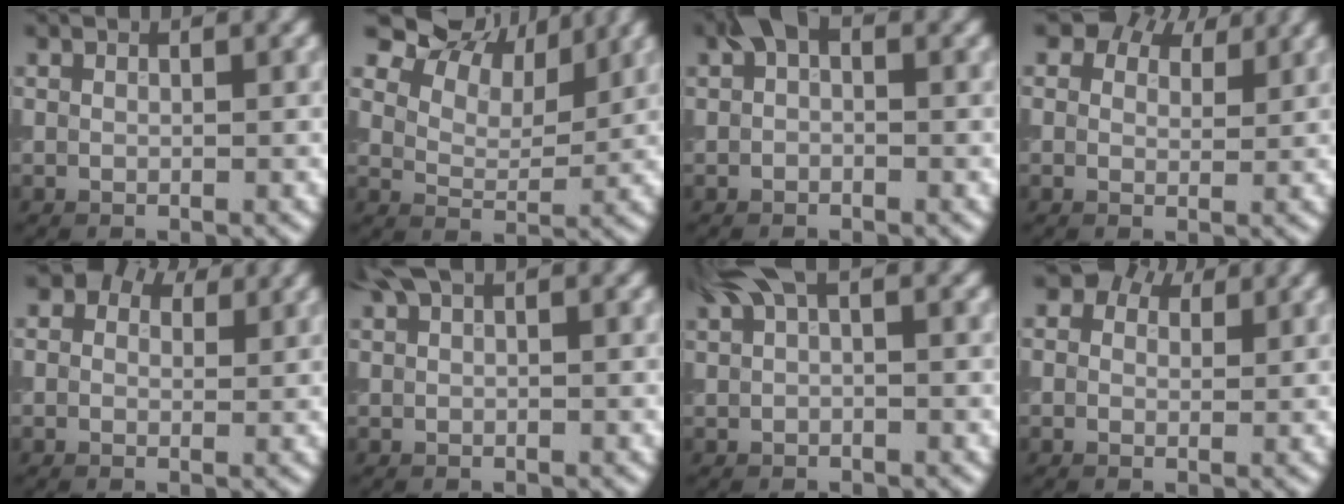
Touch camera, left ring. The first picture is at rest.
{"total": 9.1, "force": [6.6, 4.4, 4.3], "torque": [-0.080, 0.003, 0.114]}
{"total": 1.7, "force": [0.4, 1.1, 1.3], "torque": [-0.020, 0.008, 0.000]}
{"total": 4.4, "force": [3.2, 2.4, 1.7], "torque": [-0.025, -0.002, 0.041]}
{"total": 3.6, "force": [2.0, 2.3, 1.7], "torque": [-0.016, 0.005, 0.006]}
{"total": 1.6, "force": [1.0, 0.5, 1.1], "torque": [-0.018, 0.002, 0.016]}
{"total": 2.7, "force": [1.4, 0.8, 2.2], "torque": [-0.039, 0.004, 0.022]}
{"total": 2.9, "force": [1.8, 2.0, 1.2], "torque": [-0.014, 0.001, 0.009]}